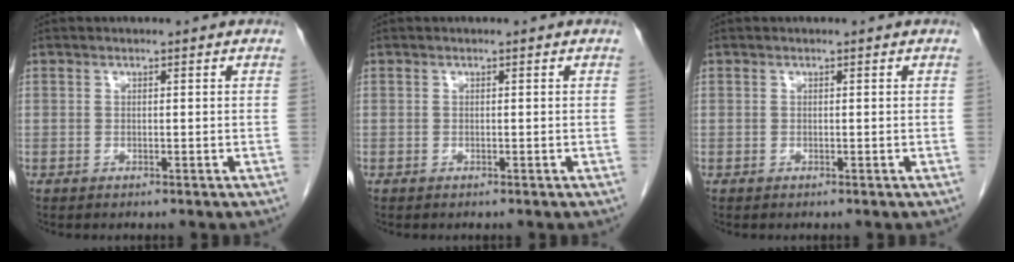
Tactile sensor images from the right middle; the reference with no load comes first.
{"total": 0.0}
{"total": 0.0}